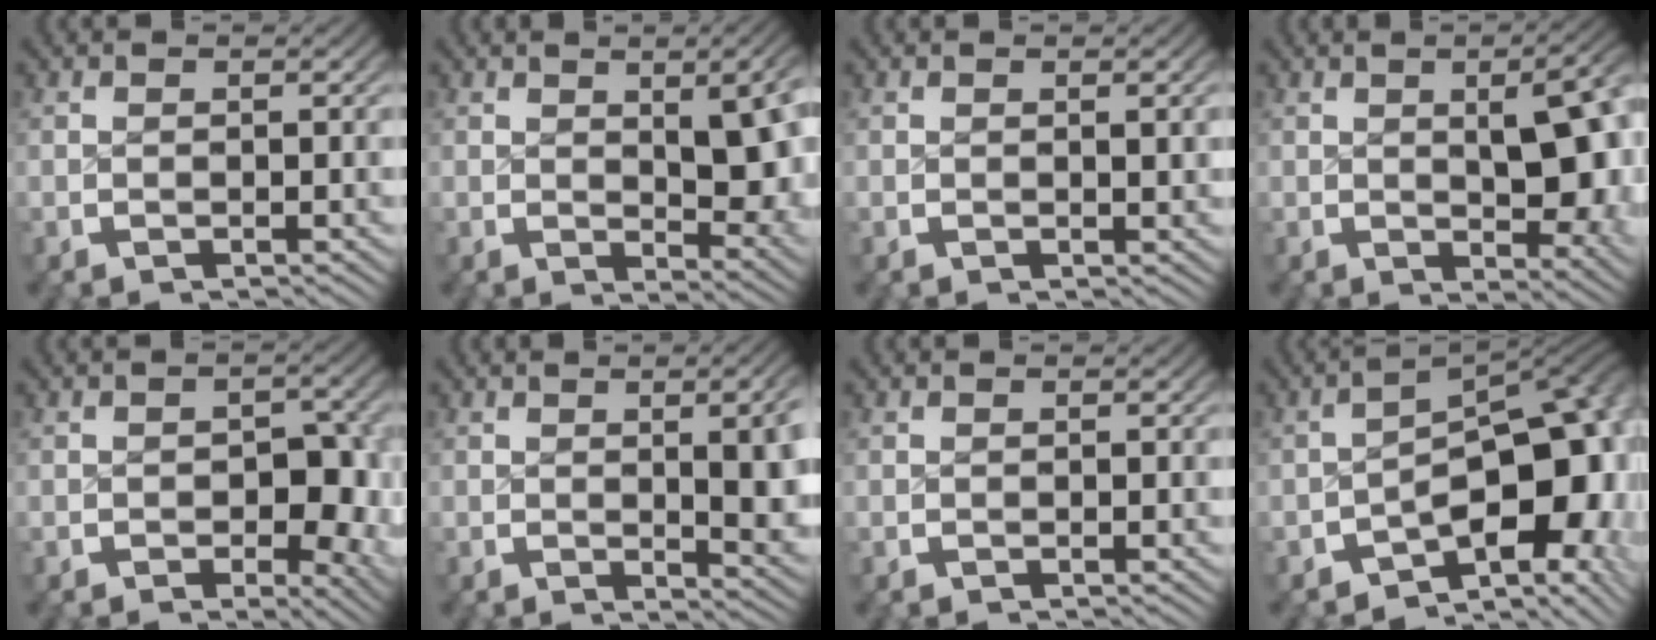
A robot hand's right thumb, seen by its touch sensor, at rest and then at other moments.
{"total": 7.0, "force": [0.4, 3.1, 6.3], "torque": [-0.074, -0.013, 0.016]}
{"total": 0.8, "force": [0.3, 0.1, 0.7], "torque": [-0.008, -0.001, 0.006]}
{"total": 9.1, "force": [0.1, 4.2, 8.0], "torque": [-0.099, -0.013, 0.014]}
{"total": 6.1, "force": [-1.2, 3.7, 4.7], "torque": [-0.059, -0.032, -0.006]}
{"total": 5.9, "force": [0.0, 2.2, 5.5], "torque": [-0.059, -0.004, 0.004]}
{"total": 0.0}
{"total": 15.3, "force": [-2.3, 9.1, 12.1], "torque": [-0.168, -0.043, -0.023]}